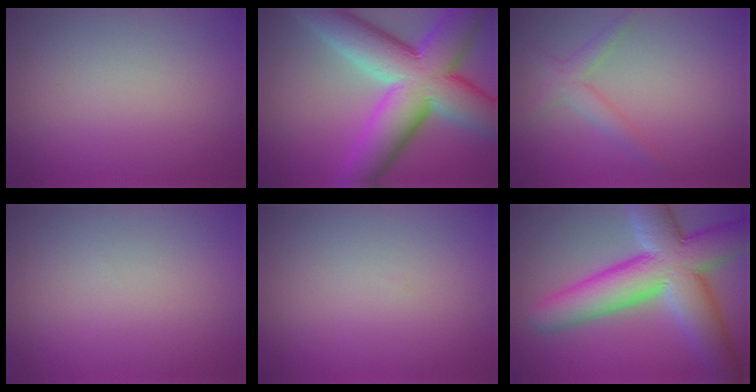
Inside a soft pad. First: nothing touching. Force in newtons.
{"total": 14.1, "press": 14.1, "slide": 0.6}
{"total": 2.1, "press": 2.1, "slide": 0.1}
{"total": 0.0}
{"total": 0.0}
{"total": 12.1, "press": 12.0, "slide": 0.8}